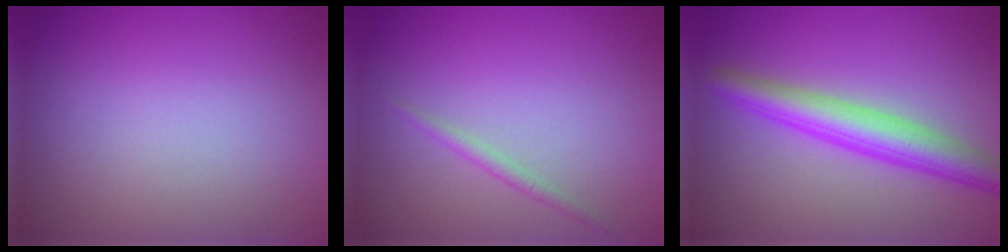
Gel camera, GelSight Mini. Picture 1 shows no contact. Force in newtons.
{"total": 0.9, "press": 0.9, "slide": 0.1}
{"total": 4.8, "press": 4.8, "slide": 0.1}